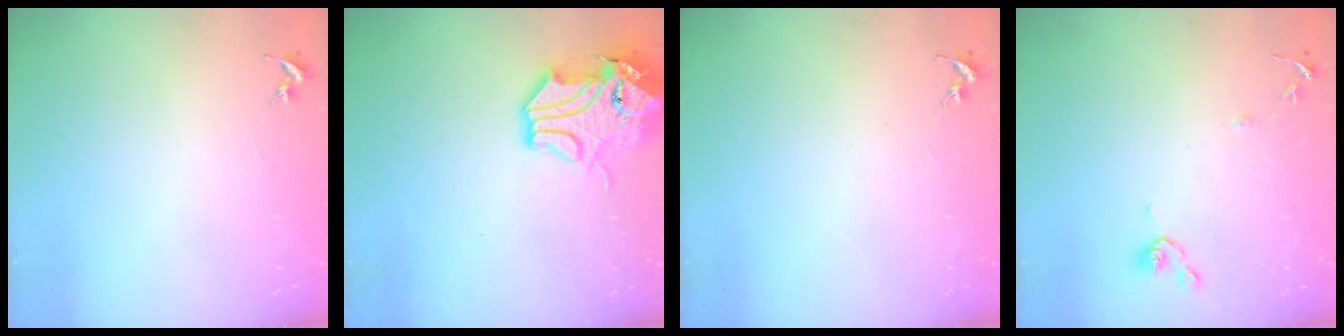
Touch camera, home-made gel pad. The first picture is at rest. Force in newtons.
{"total": 13.7, "press": 13.5, "slide": 1.8}
{"total": 0.0}
{"total": 8.6, "press": 8.6, "slide": 0.7}